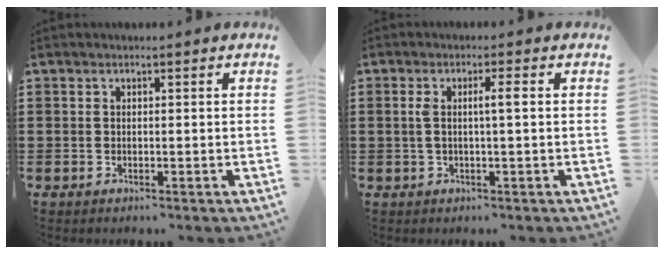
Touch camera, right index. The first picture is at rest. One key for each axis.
{"total": 2.9, "fx": 0.2, "fy": 0.0, "fz": 2.9, "tx": -0.057, "ty": 0.000, "tz": -0.001}